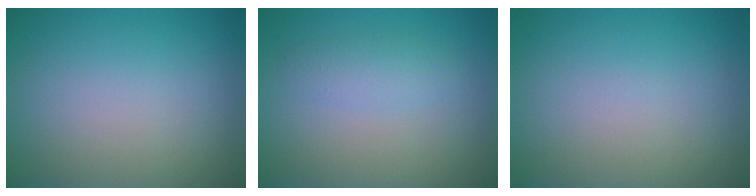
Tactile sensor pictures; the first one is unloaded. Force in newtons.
{"total": 1.6, "press": 1.6, "slide": 0.0}
{"total": 0.0}